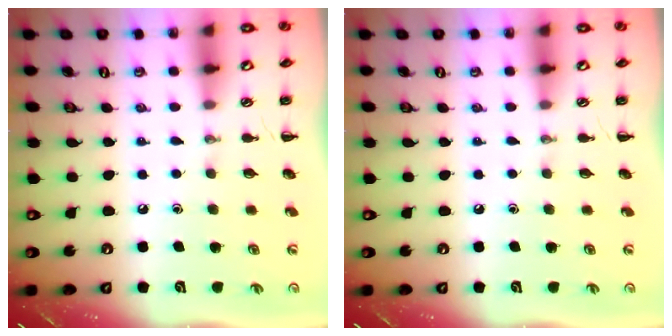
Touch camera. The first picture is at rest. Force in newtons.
{"total": 0.0}